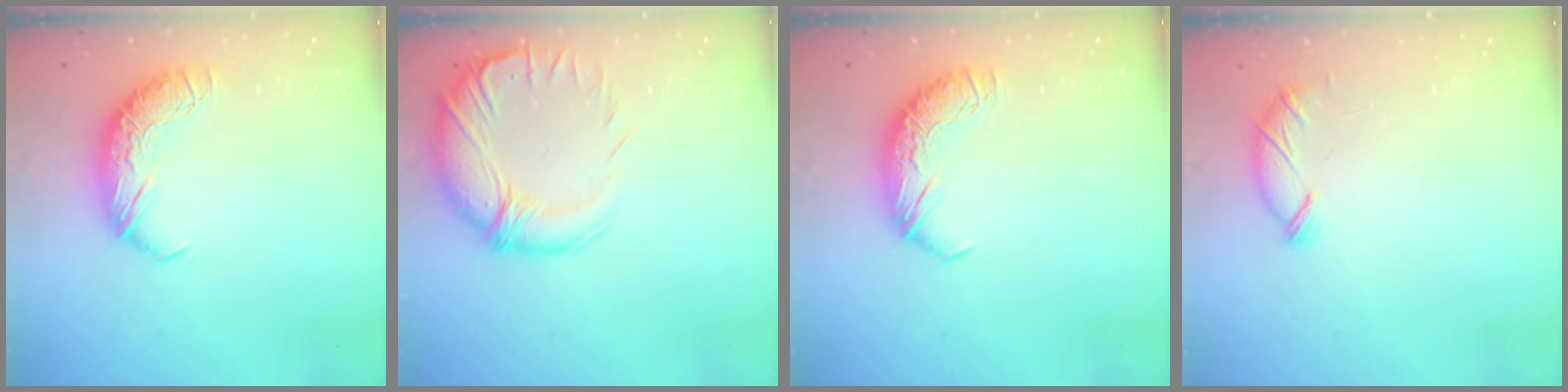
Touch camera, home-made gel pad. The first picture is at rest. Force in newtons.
{"total": 4.9, "press": 3.0, "slide": 3.9}
{"total": 0.0}
{"total": 6.1, "press": 6.0, "slide": 0.6}